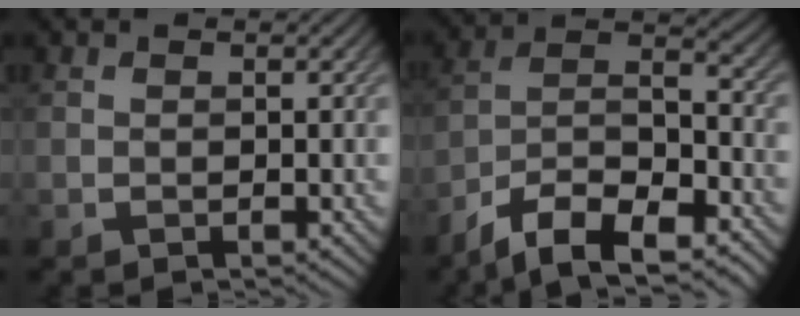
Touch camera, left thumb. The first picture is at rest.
{"total": 11.3, "force": [-7.9, 4.0, 6.9], "torque": [-0.122, -0.004, -0.159]}